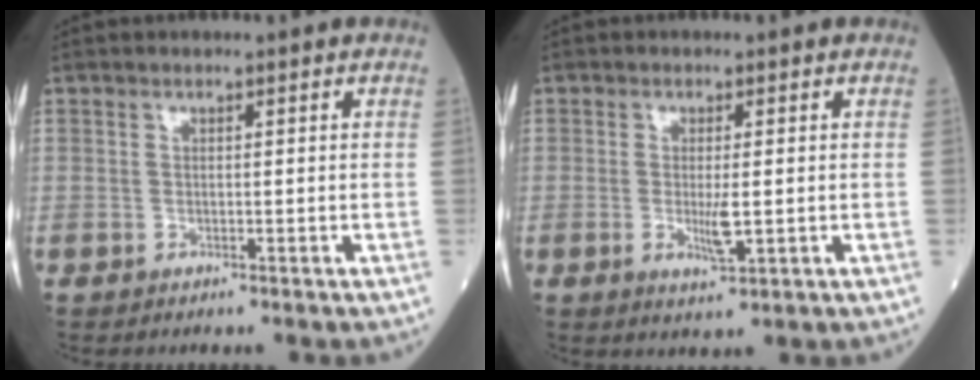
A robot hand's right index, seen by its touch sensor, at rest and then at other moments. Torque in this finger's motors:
{"motor_torque": [0.52, -0.01, 0.27, 0.07]}